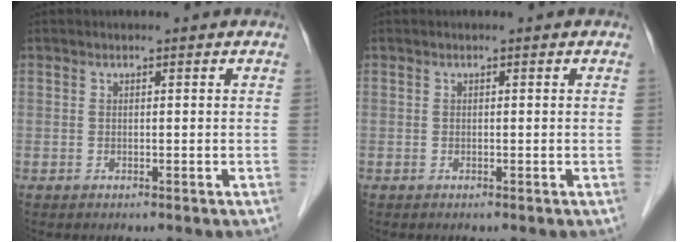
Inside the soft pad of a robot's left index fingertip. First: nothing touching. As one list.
[{"total": 0.0}]